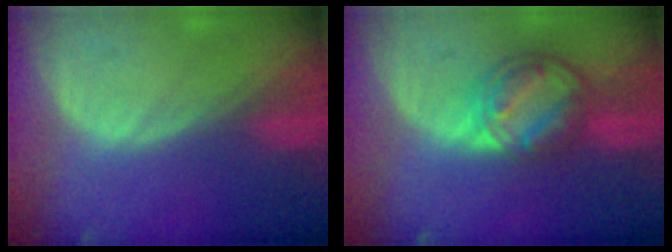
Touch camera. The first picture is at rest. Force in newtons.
{"total": 8.2, "press": 7.0, "slide": 4.3}